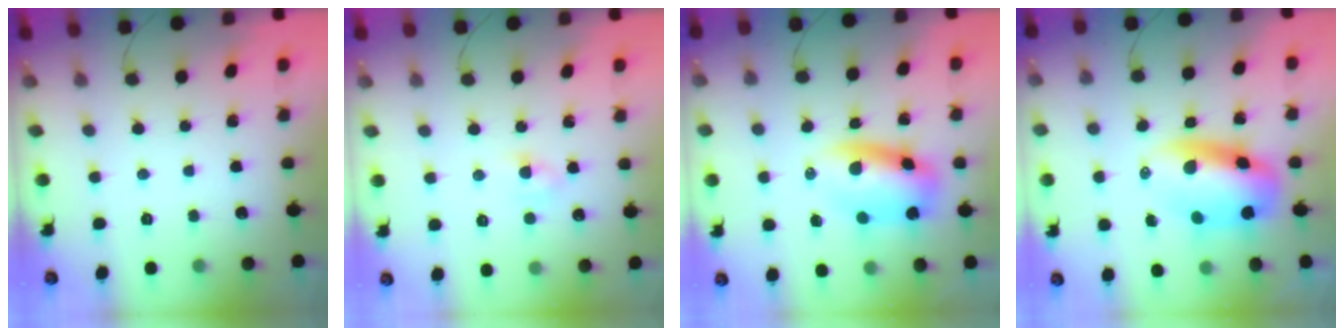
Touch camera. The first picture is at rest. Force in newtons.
{"total": 3.0, "press": 2.9, "slide": 0.8}
{"total": 9.1, "press": 8.8, "slide": 2.4}
{"total": 10.7, "press": 10.4, "slide": 2.7}